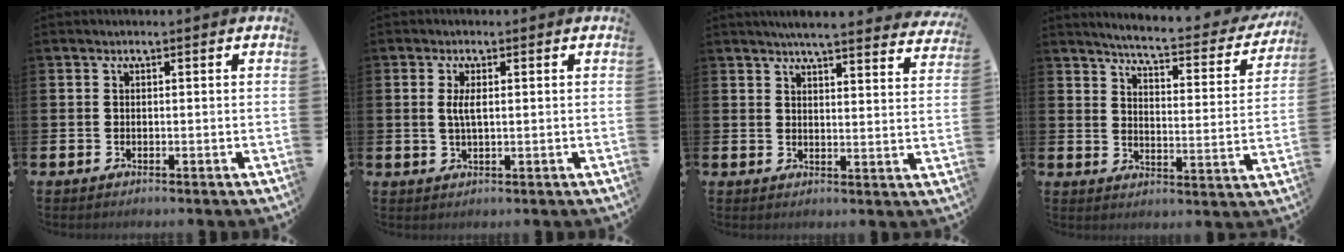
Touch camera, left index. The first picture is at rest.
{"total": 2.4, "force": [0.6, 0.8, 2.2], "torque": [-0.044, 0.003, 0.008]}
{"total": 5.2, "force": [5.0, -0.1, 1.4], "torque": [-0.030, -0.028, 0.087]}
{"total": 4.7, "force": [4.4, 0.2, 1.7], "torque": [-0.049, -0.040, 0.066]}